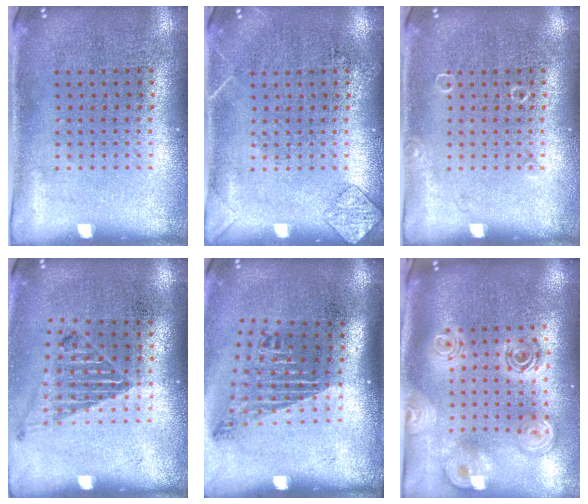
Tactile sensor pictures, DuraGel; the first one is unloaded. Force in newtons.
{"total": 1.4, "press": 1.4, "slide": 0.1}
{"total": 0.5, "press": 0.5, "slide": 0.1}
{"total": 1.0, "press": 1.0, "slide": 0.2}
{"total": 1.8, "press": 1.2, "slide": 1.3}
{"total": 2.6, "press": 1.9, "slide": 1.8}